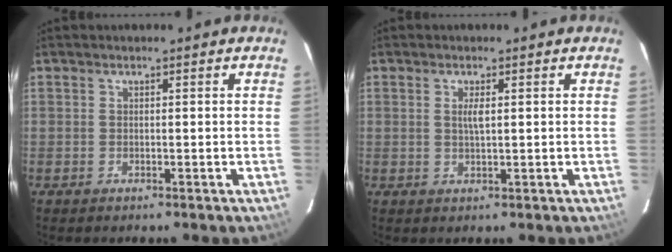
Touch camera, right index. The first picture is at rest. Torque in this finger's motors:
{"motor_torque": [-0.28, 0.12, -0.03, 0.00]}